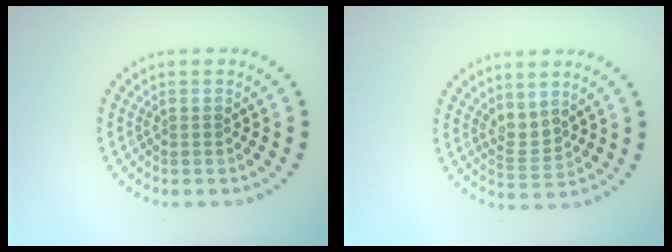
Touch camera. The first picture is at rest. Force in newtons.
{"total": 2.0, "press": 1.4, "slide": 1.4}